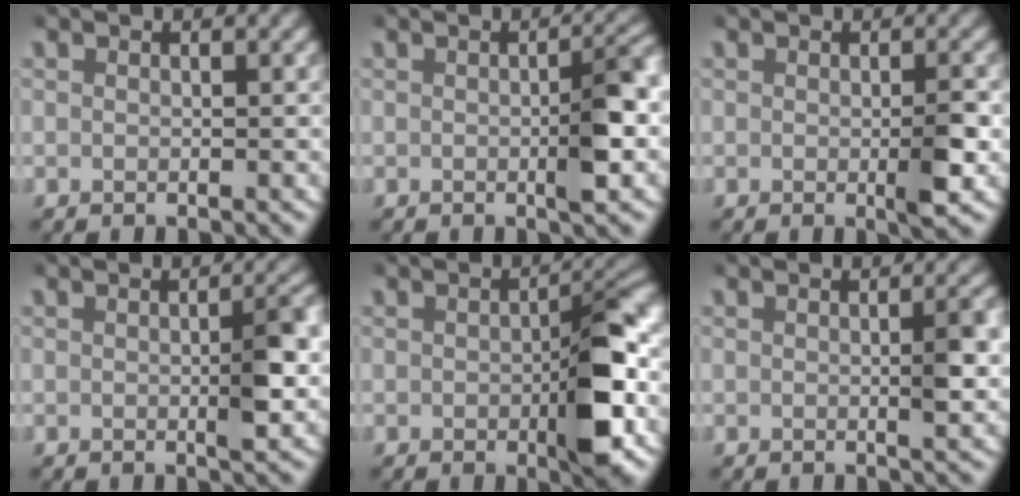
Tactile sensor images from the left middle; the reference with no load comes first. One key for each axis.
{"total": 3.4, "fx": -0.4, "fy": 0.7, "fz": 3.3, "tx": -0.043, "ty": 0.000, "tz": -0.007}
{"total": 1.9, "fx": -0.3, "fy": 0.3, "fz": 1.9, "tx": -0.024, "ty": -0.005, "tz": -0.005}
{"total": 3.0, "fx": -0.1, "fy": 0.5, "fz": 2.9, "tx": -0.038, "ty": -0.001, "tz": -0.002}
{"total": 6.2, "fx": -1.0, "fy": 2.7, "fz": 5.5, "tx": -0.075, "ty": -0.004, "tz": -0.012}
{"total": 2.2, "fx": 0.1, "fy": 0.2, "fz": 2.2, "tx": -0.029, "ty": -0.002, "tz": 0.002}